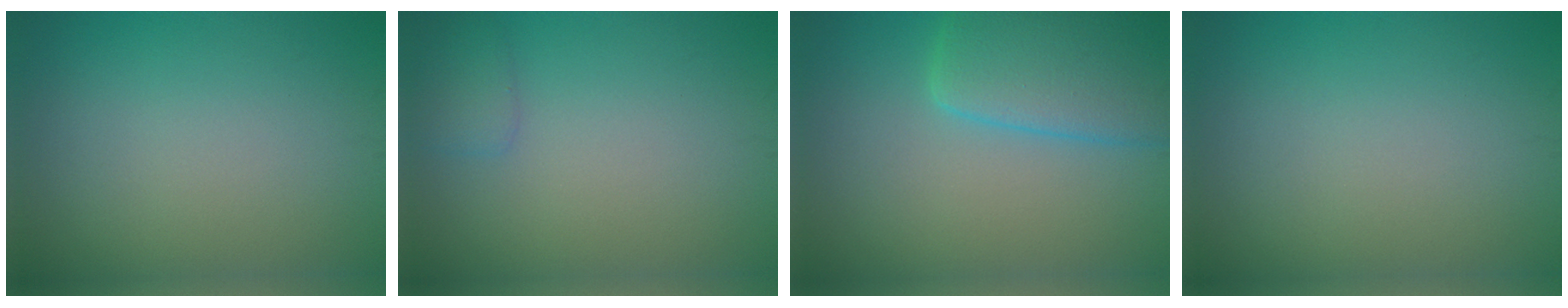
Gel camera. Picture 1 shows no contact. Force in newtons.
{"total": 1.3, "press": 1.3, "slide": 0.0}
{"total": 6.9, "press": 6.9, "slide": 0.4}
{"total": 0.0}